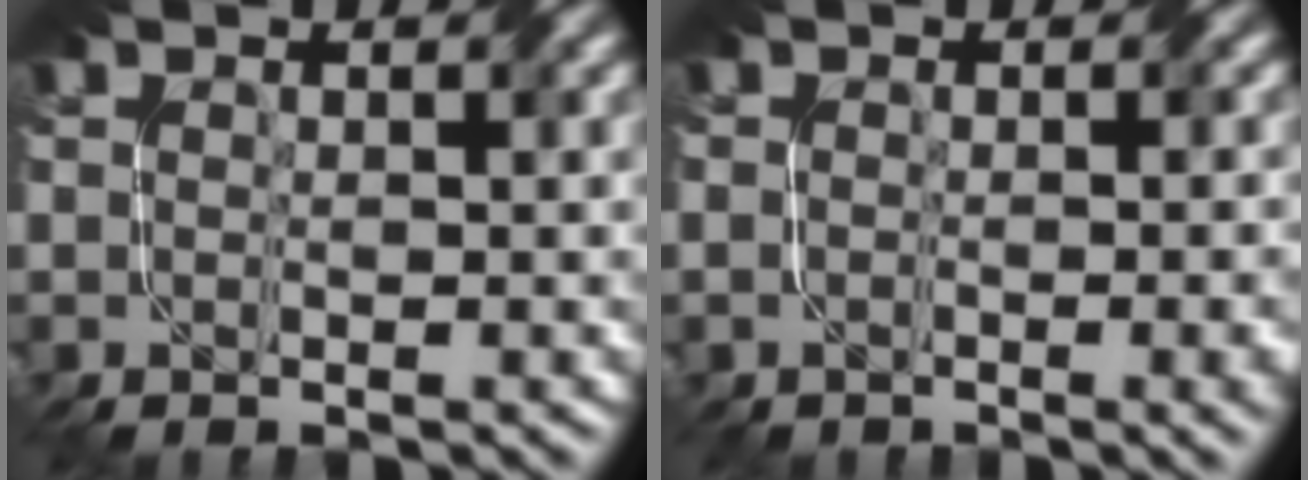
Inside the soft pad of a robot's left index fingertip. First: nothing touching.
{"total": 3.9, "force": [-0.9, 2.0, 3.2], "torque": [-0.012, 0.006, -0.007]}